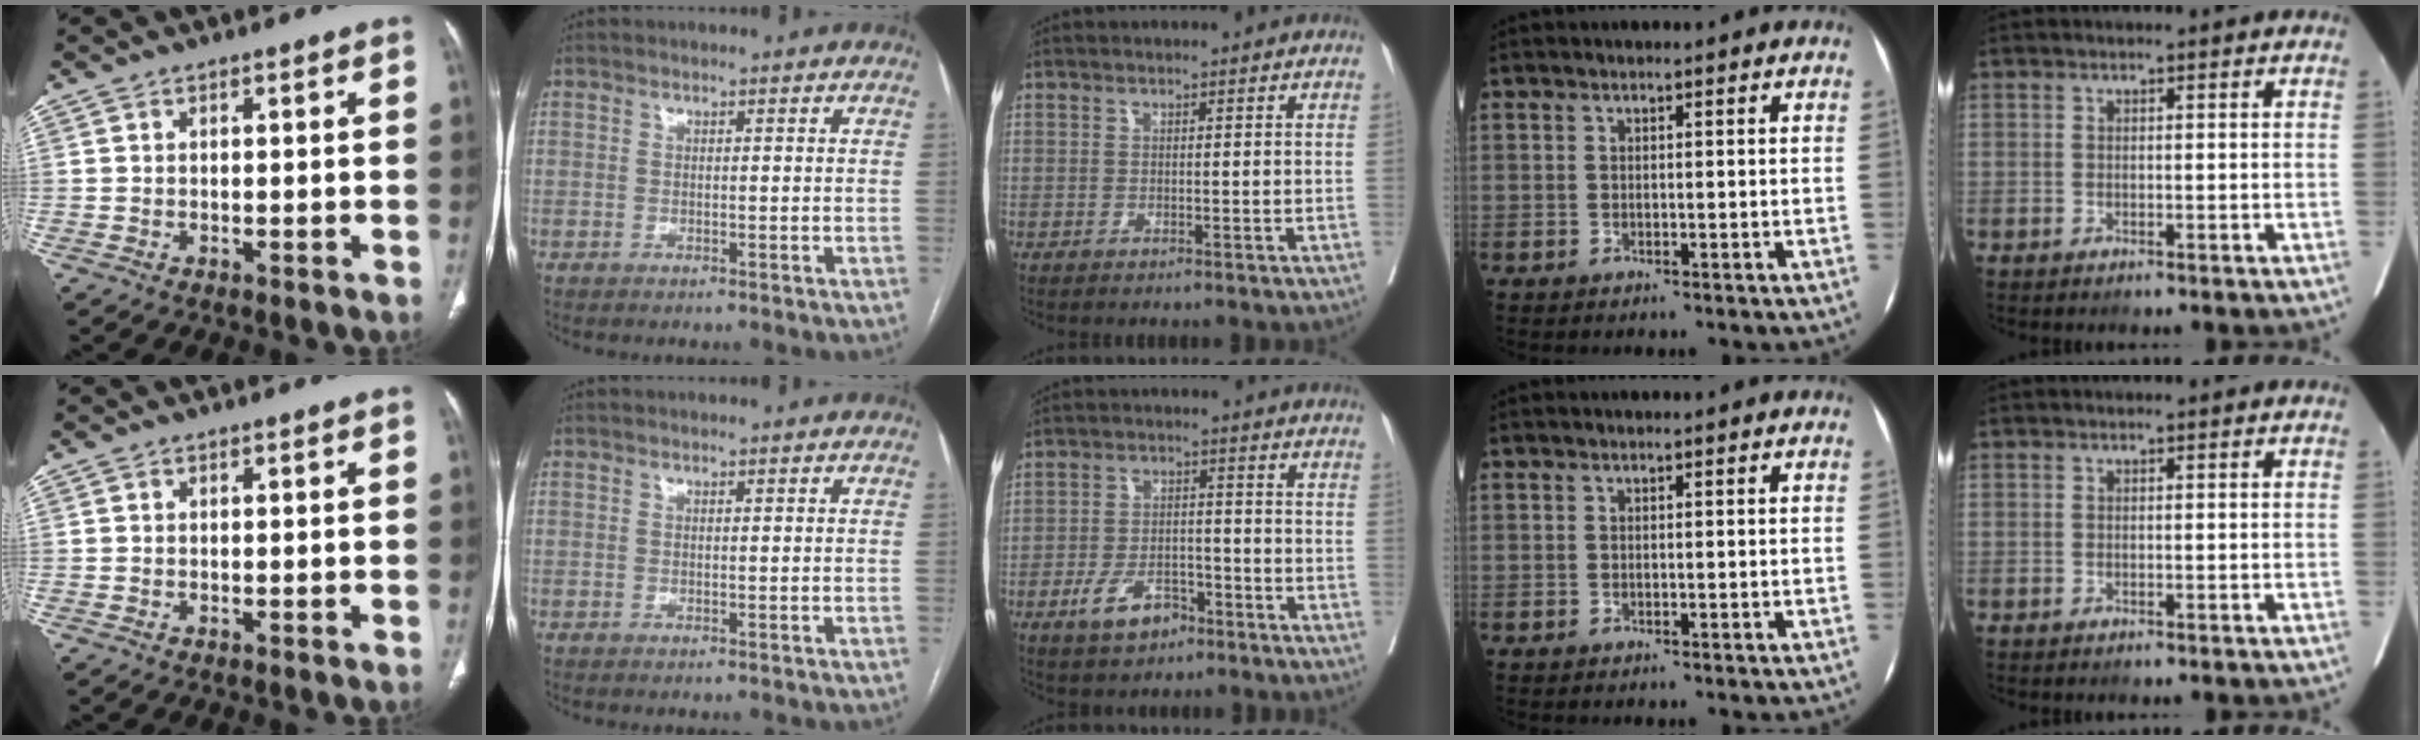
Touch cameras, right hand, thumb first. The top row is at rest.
{"middle": {"total": 6.2, "force": [-3.6, 3.1, 4.0], "torque": [-0.081, 0.001, -0.059]}}